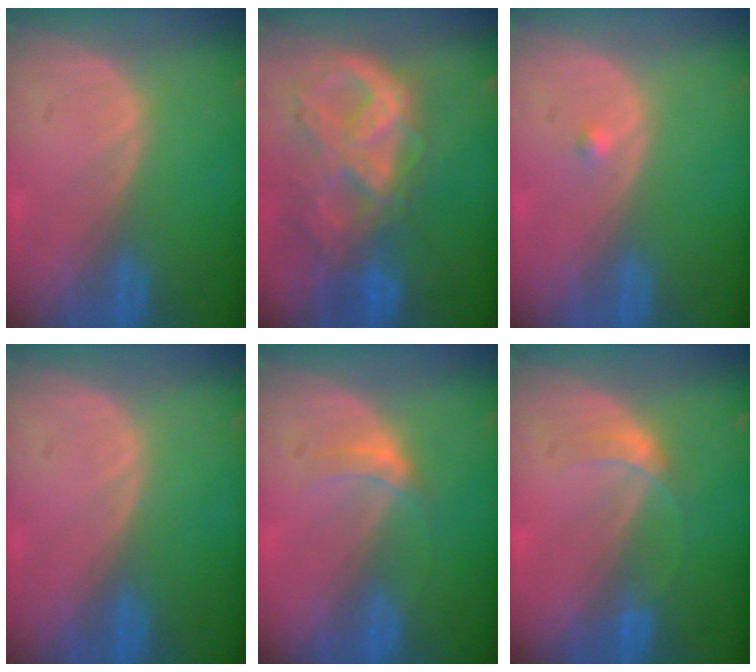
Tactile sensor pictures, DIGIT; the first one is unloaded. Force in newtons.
{"total": 10.5, "press": 8.9, "slide": 5.7}
{"total": 0.8, "press": 0.6, "slide": 0.4}
{"total": 0.0}
{"total": 2.9, "press": 2.5, "slide": 1.5}
{"total": 2.5, "press": 2.5, "slide": 0.1}